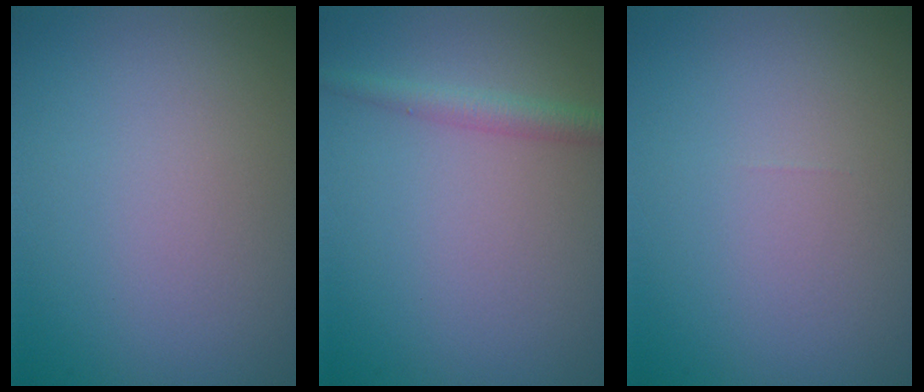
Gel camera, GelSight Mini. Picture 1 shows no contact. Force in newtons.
{"total": 2.0, "press": 2.0, "slide": 0.0}
{"total": 0.0}